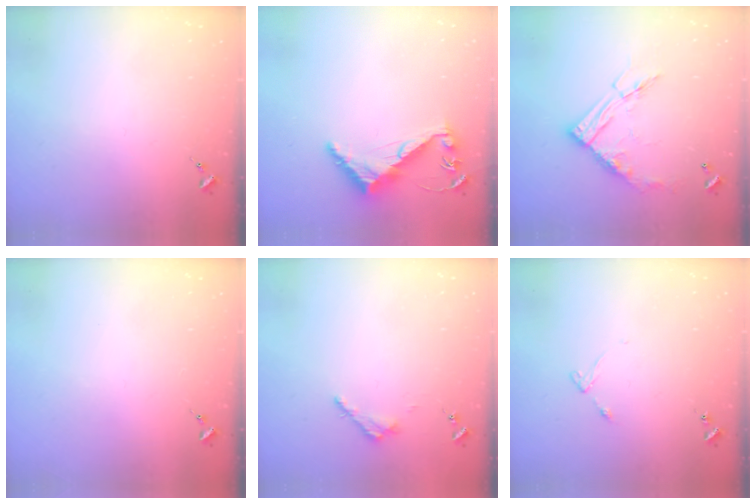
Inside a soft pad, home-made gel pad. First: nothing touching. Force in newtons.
{"total": 7.3, "press": 7.3, "slide": 0.6}
{"total": 15.2, "press": 15.1, "slide": 1.7}
{"total": 0.0}
{"total": 3.2, "press": 3.2, "slide": 0.4}
{"total": 4.3, "press": 4.2, "slide": 0.5}